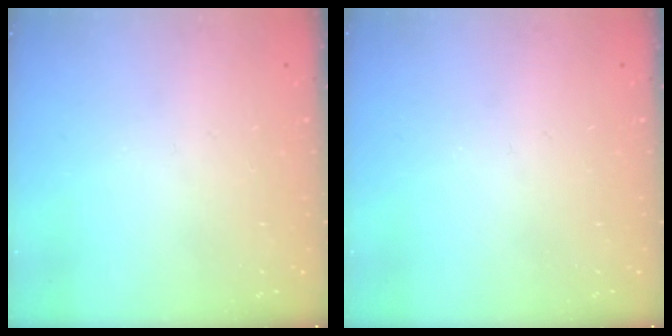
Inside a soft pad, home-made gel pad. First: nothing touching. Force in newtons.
{"total": 0.0}